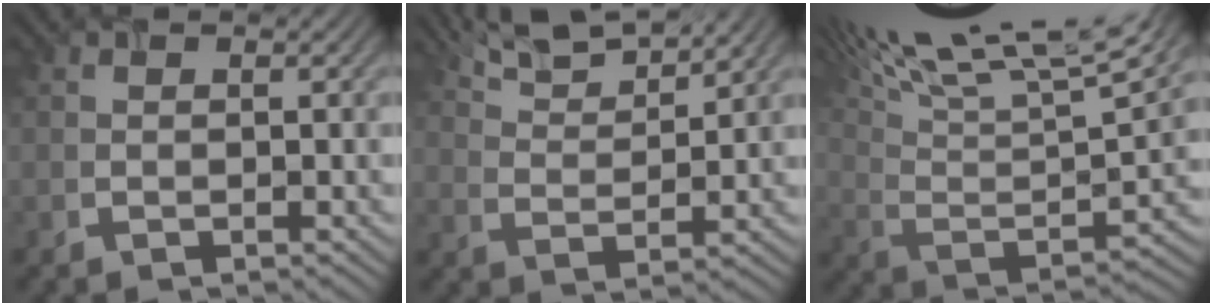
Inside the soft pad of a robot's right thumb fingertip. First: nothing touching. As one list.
[{"total": 6.8, "force": [5.5, 1.4, 3.6], "torque": [-0.084, 0.018, 0.112]}, {"total": 17.3, "force": [12.2, 4.1, 11.5], "torque": [-0.243, 0.031, 0.180]}]